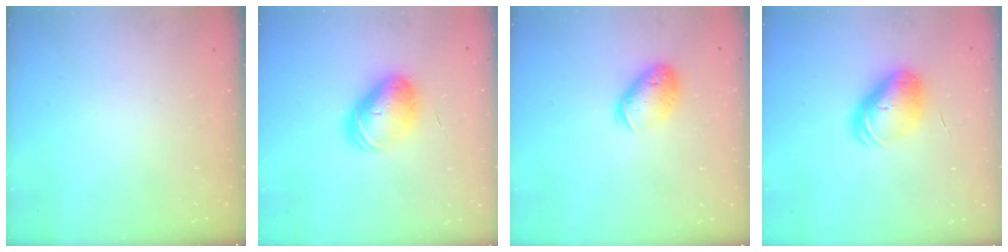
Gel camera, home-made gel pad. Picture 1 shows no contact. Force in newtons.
{"total": 10.4, "press": 10.2, "slide": 2.2}
{"total": 12.4, "press": 12.3, "slide": 1.9}
{"total": 9.1, "press": 8.9, "slide": 1.9}